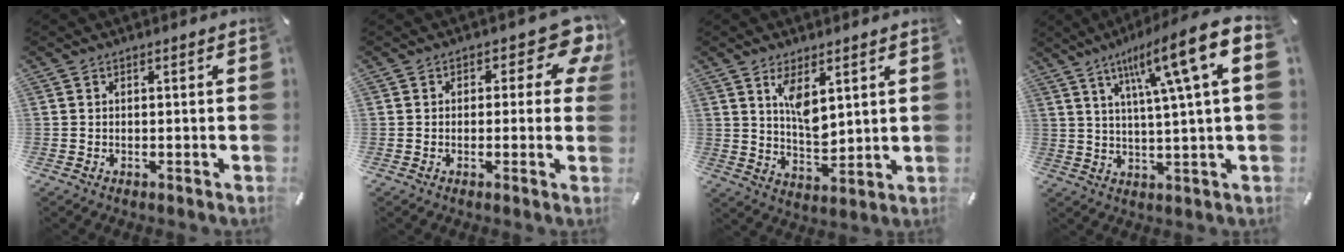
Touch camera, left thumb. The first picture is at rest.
{"total": 8.2, "force": [3.4, 4.5, 6.0], "torque": [-0.063, -0.018, 0.054]}
{"total": 8.0, "force": [4.3, 4.1, 5.4], "torque": [-0.093, -0.028, 0.070]}
{"total": 15.5, "force": [6.4, 2.1, 14.0], "torque": [-0.231, -0.028, 0.089]}